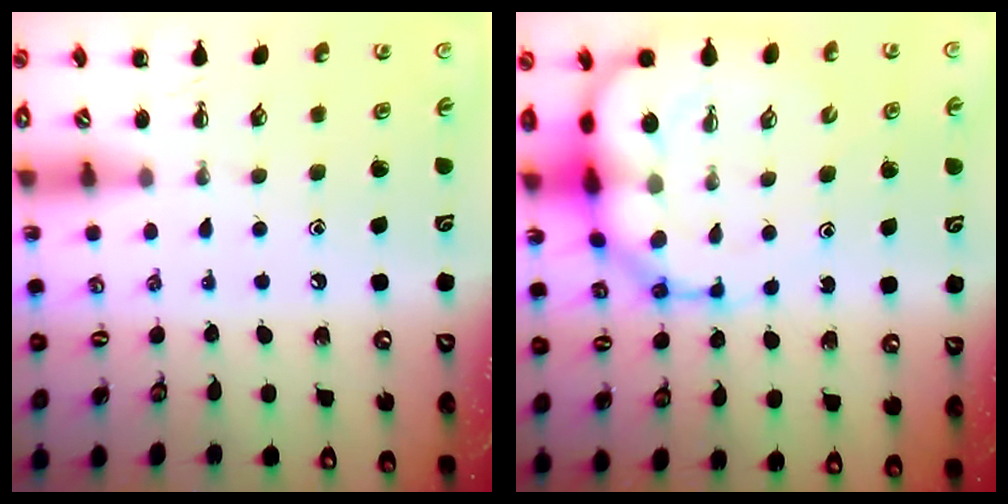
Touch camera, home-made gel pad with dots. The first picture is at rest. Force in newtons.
{"total": 13.3, "press": 12.8, "slide": 3.7}